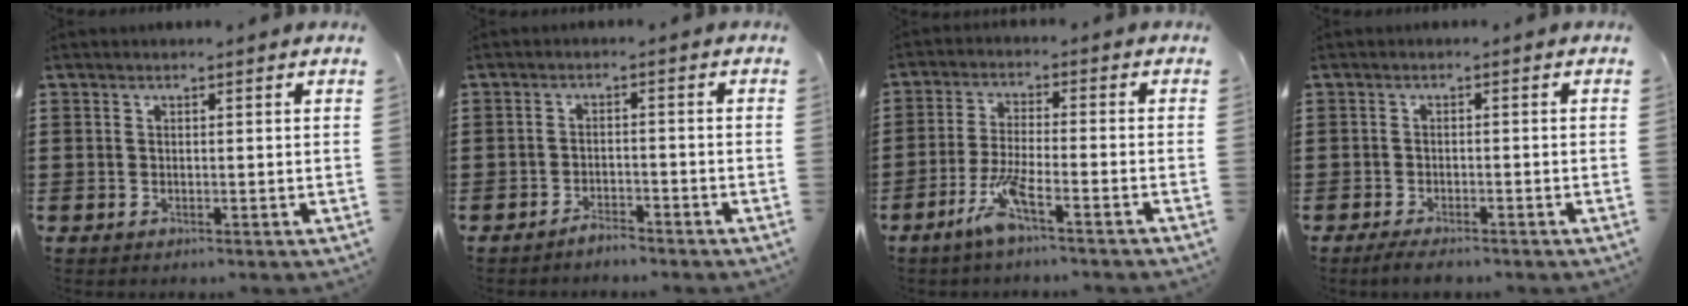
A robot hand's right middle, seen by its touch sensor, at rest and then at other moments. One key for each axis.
{"total": 2.3, "fx": -2.2, "fy": 0.4, "fz": 0.4, "tx": -0.013, "ty": 0.003, "tz": -0.043}
{"total": 5.9, "fx": -3.8, "fy": 0.6, "fz": 4.4, "tx": -0.099, "ty": -0.007, "tz": -0.073}
{"total": 2.1, "fx": -1.9, "fy": 0.4, "fz": 0.8, "tx": -0.024, "ty": 0.000, "tz": -0.039}